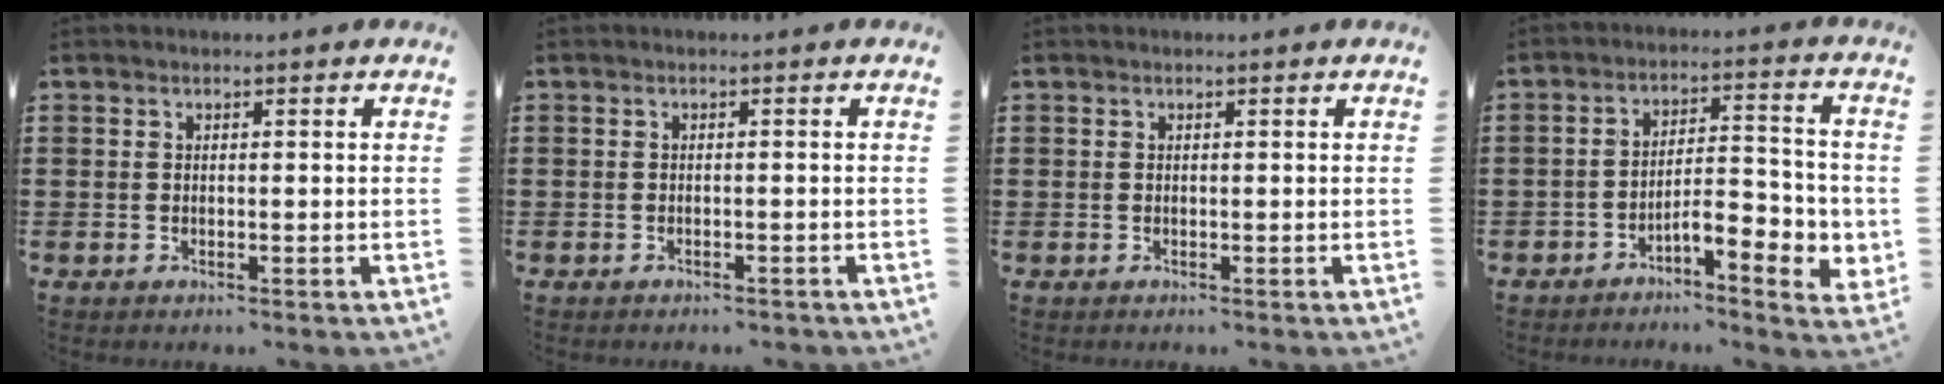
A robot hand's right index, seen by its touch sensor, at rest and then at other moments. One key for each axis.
{"total": 0.8, "fx": -0.7, "fy": 0.2, "fz": 0.2, "tx": -0.007, "ty": -0.002, "tz": -0.014}
{"total": 0.0}
{"total": 6.5, "fx": -3.4, "fy": 2.3, "fz": 5.0, "tx": -0.076, "ty": -0.003, "tz": -0.062}